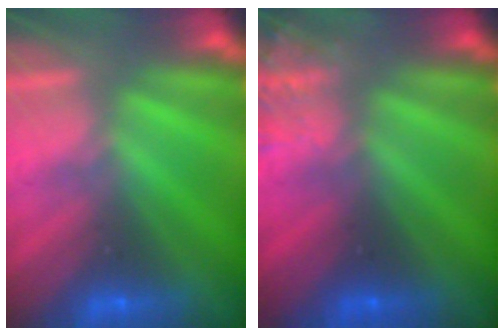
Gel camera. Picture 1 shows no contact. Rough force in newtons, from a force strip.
{"total": 3.5}